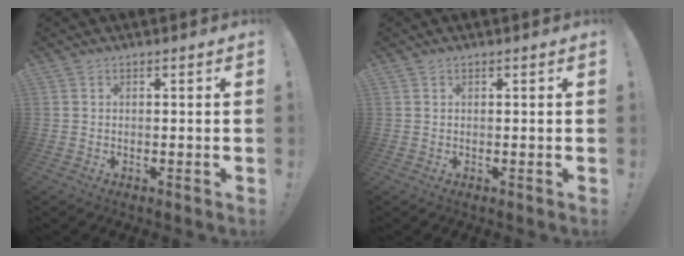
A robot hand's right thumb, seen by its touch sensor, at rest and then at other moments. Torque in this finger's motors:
{"motor_torque": [-0.01, -0.16, -0.17, 0.11, 0.00]}